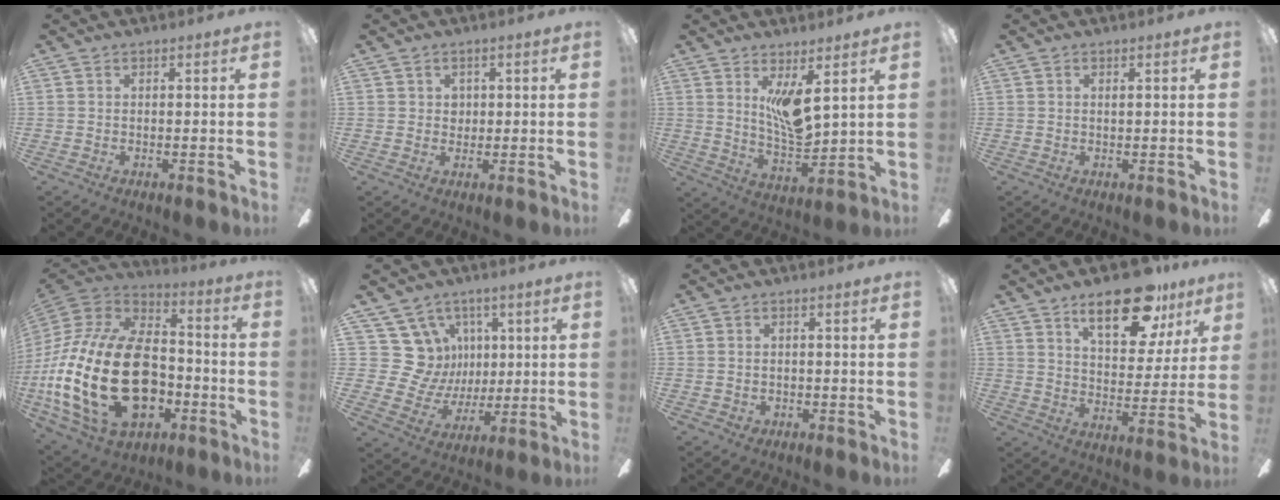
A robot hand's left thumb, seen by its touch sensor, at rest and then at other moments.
{"total": 2.0, "force": [0.9, 1.8, 0.4], "torque": [-0.003, 0.004, 0.013]}
{"total": 9.3, "force": [4.6, 2.8, 7.6], "torque": [-0.146, -0.028, 0.080]}
{"total": 0.6, "force": [0.2, 0.1, 0.5], "torque": [-0.011, 0.002, 0.003]}
{"total": 31.3, "force": [-6.4, 19.3, 23.9], "torque": [-0.503, 0.036, -0.098]}
{"total": 14.8, "force": [4.2, 13.8, 3.2], "torque": [-0.065, -0.022, 0.098]}
{"total": 1.2, "force": [-0.4, 1.0, 0.5], "torque": [-0.011, 0.004, -0.009]}
{"total": 18.7, "force": [11.8, 8.3, 11.9], "torque": [-0.169, -0.051, 0.193]}